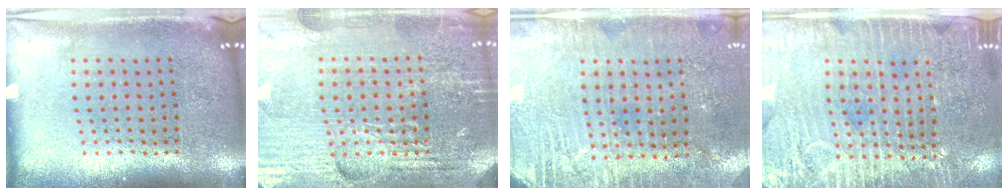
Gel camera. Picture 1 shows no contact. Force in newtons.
{"total": 4.7, "press": 4.4, "slide": 1.7}
{"total": 2.8, "press": 2.7, "slide": 0.6}
{"total": 3.6, "press": 3.2, "slide": 1.7}